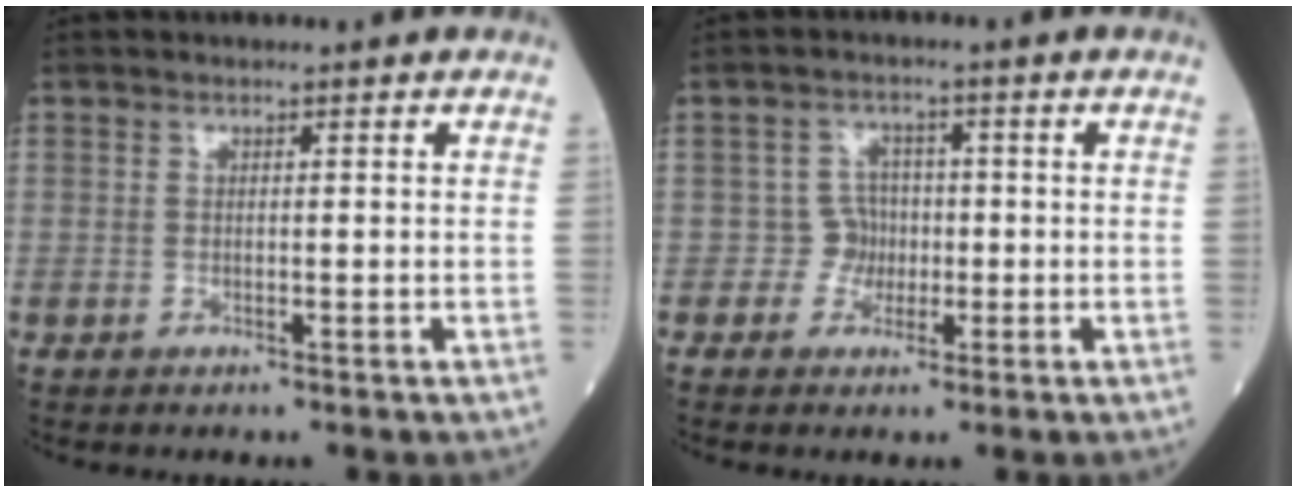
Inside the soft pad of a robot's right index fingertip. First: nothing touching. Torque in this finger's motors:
{"motor_torque": [0.07, 0.00, -0.05, -0.02]}